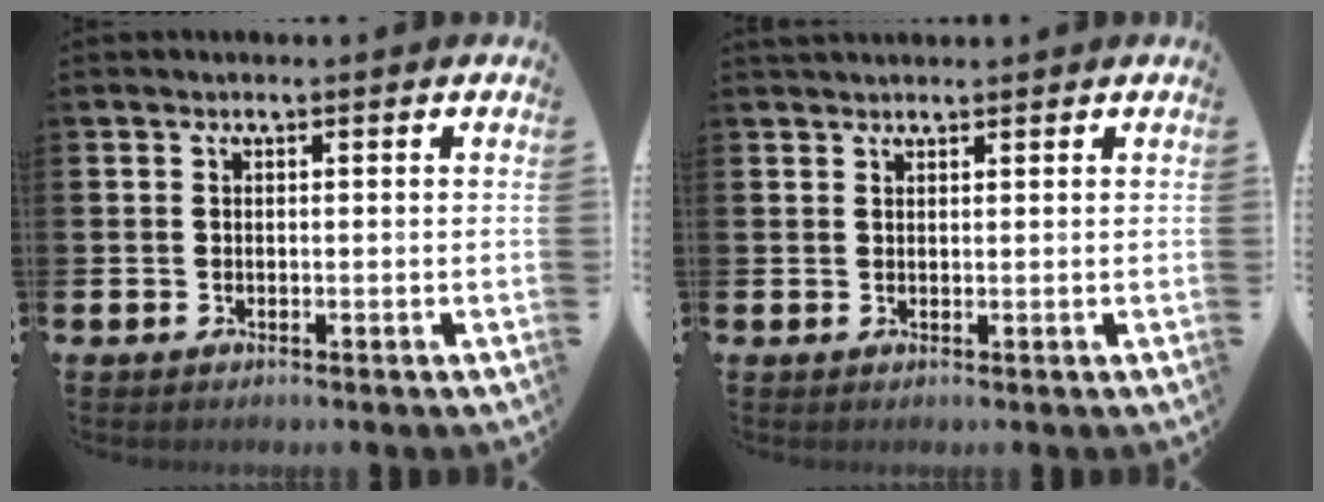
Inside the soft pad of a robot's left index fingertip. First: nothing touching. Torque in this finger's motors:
{"motor_torque": [-0.33, -1.01, 0.09, 0.02]}